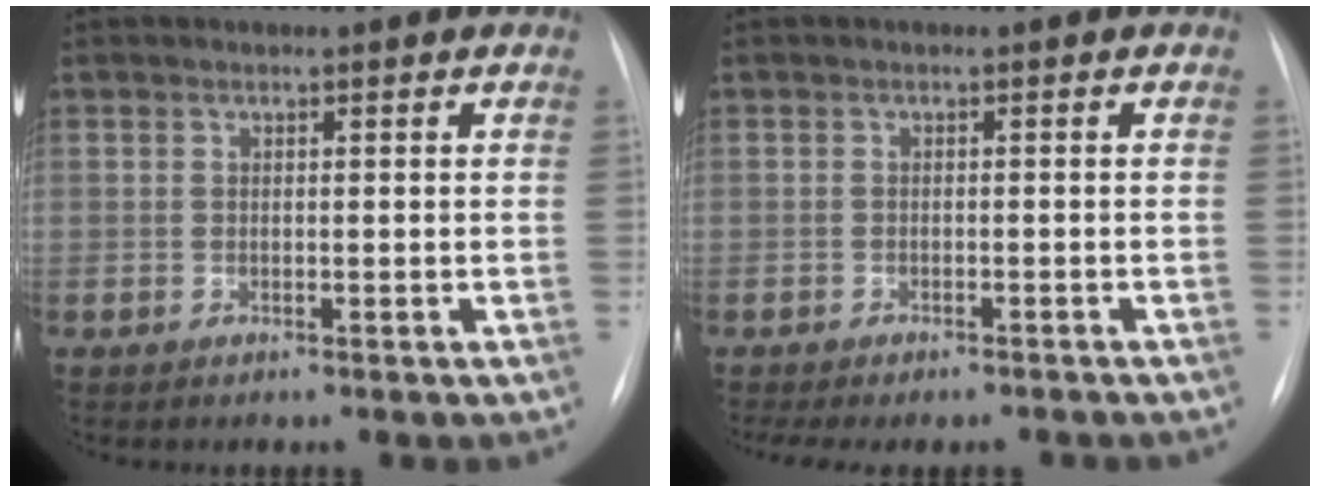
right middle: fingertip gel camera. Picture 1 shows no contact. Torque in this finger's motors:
{"motor_torque": [0.46, -0.45, 0.06, 0.06]}